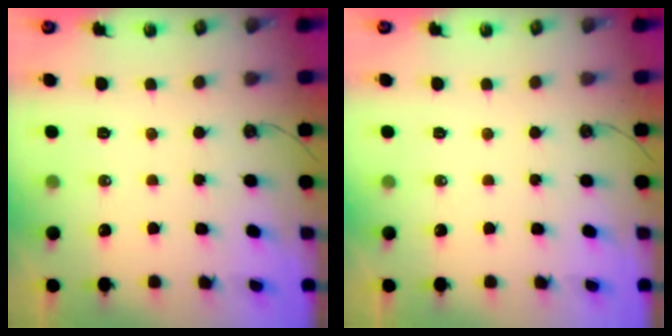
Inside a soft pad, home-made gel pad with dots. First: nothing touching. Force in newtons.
{"total": 0.0}